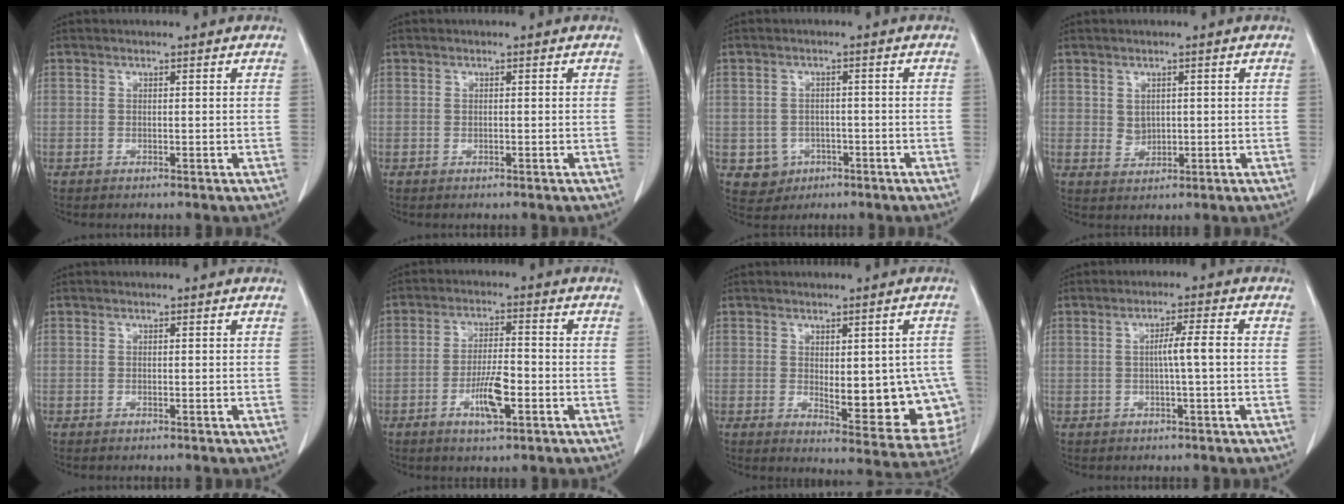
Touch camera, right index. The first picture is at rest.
{"total": 0.0}
{"total": 4.2, "force": [-1.4, 3.9, 0.6], "torque": [-0.008, 0.008, -0.012]}
{"total": 2.3, "force": [0.6, 1.9, 1.1], "torque": [-0.020, -0.002, 0.018]}
{"total": 0.0}
{"total": 6.4, "force": [-2.4, 1.4, 5.7], "torque": [-0.107, -0.001, -0.039]}
{"total": 13.8, "force": [-1.9, 5.6, 12.5], "torque": [-0.112, 0.001, -0.005]}
{"total": 3.8, "force": [-0.2, -0.3, 3.8], "torque": [-0.065, 0.005, -0.003]}